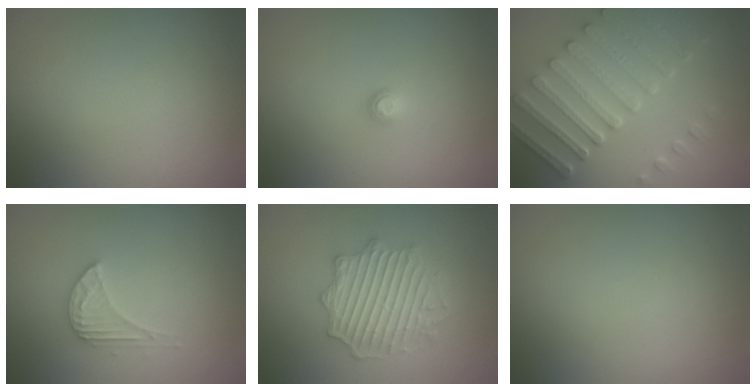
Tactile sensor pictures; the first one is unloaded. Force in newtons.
{"total": 1.0, "press": 1.0, "slide": 0.1}
{"total": 8.3, "press": 6.3, "slide": 5.4}
{"total": 2.6, "press": 2.6, "slide": 0.2}
{"total": 4.1, "press": 4.1, "slide": 0.6}
{"total": 0.0}